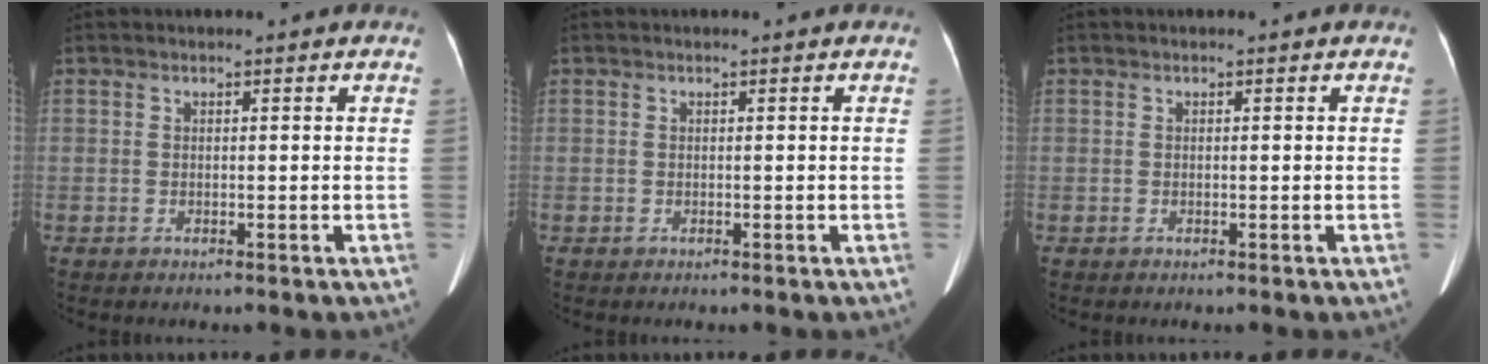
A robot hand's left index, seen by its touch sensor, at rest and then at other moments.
{"total": 0.0}
{"total": 0.0}